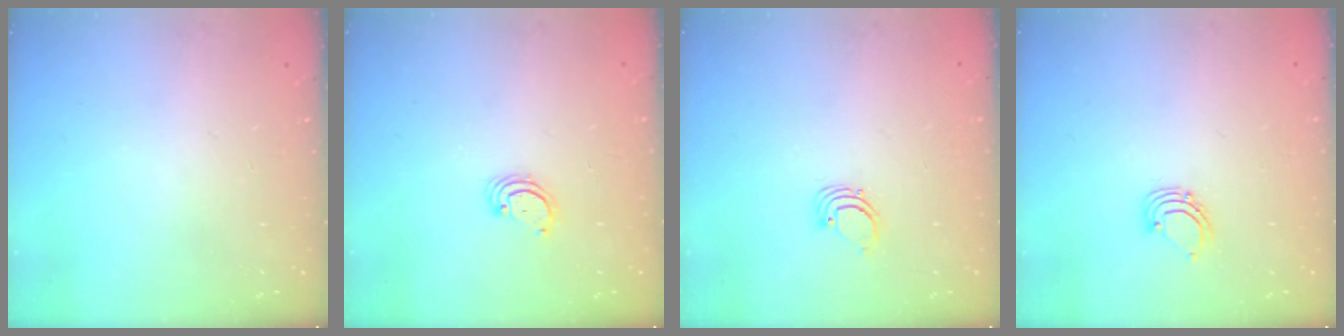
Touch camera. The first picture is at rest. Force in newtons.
{"total": 2.3, "press": 2.3, "slide": 0.2}
{"total": 2.2, "press": 2.2, "slide": 0.2}
{"total": 2.9, "press": 2.9, "slide": 0.2}